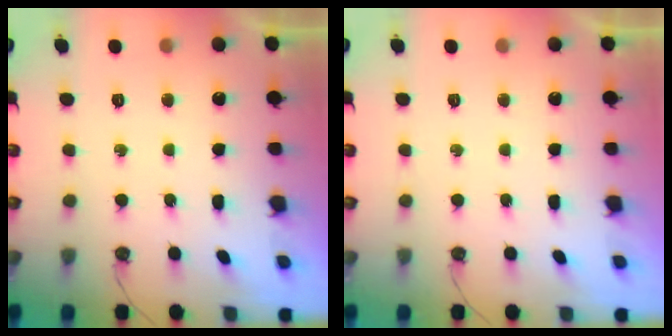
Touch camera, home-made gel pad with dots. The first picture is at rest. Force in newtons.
{"total": 0.0}